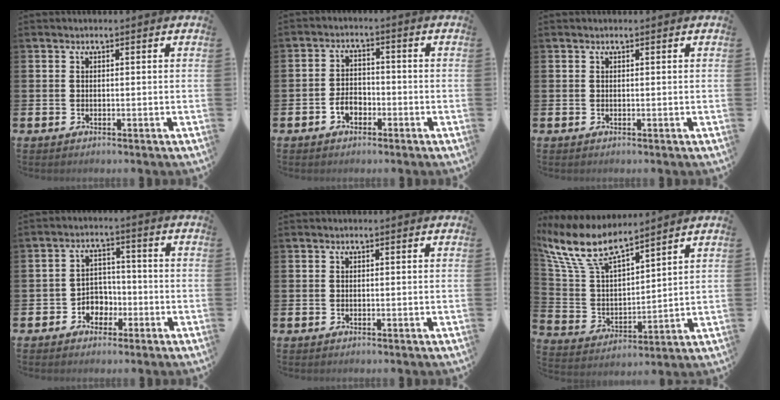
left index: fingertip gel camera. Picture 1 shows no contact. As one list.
[{"total": 3.0, "force": [-1.7, 2.0, 1.4], "torque": [-0.025, 0.003, -0.037]}, {"total": 0.0}, {"total": 3.5, "force": [-1.8, 2.9, 0.7], "torque": [-0.026, 0.004, -0.042]}, {"total": 0.0}, {"total": 9.8, "force": [8.3, 2.9, 4.3], "torque": [-0.123, -0.042, 0.147]}]